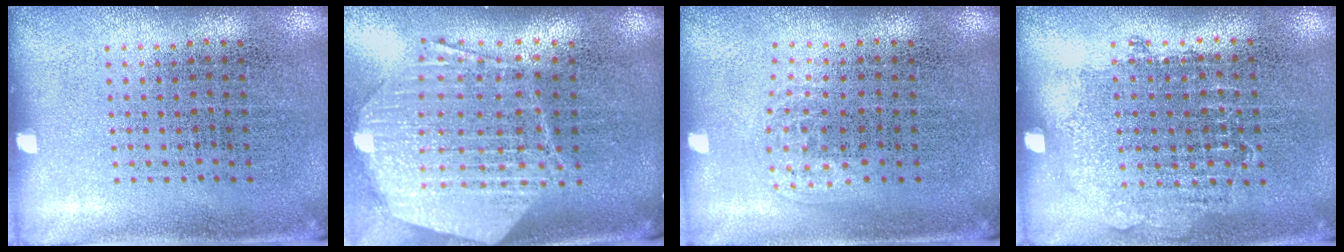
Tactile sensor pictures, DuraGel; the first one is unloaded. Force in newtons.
{"total": 2.7, "press": 2.1, "slide": 1.7}
{"total": 1.0, "press": 0.7, "slide": 0.7}
{"total": 0.8, "press": 0.7, "slide": 0.3}